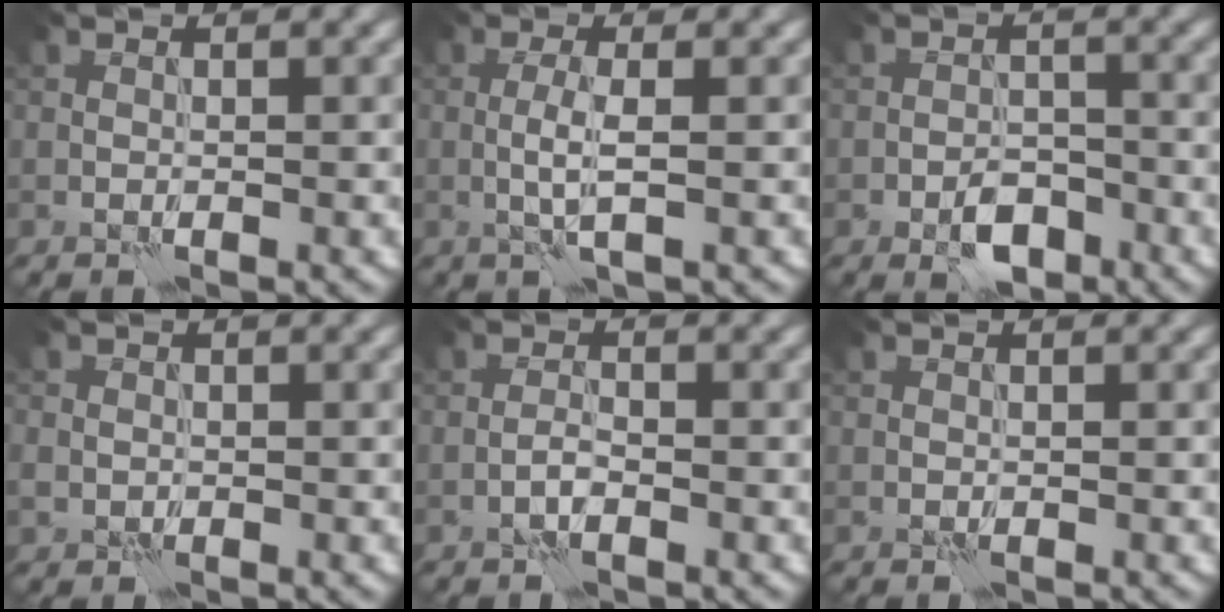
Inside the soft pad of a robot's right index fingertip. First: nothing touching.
{"total": 2.0, "force": [0.0, 0.3, 2.0], "torque": [-0.043, 0.002, -0.004]}
{"total": 3.6, "force": [-2.1, 2.1, 2.1], "torque": [-0.027, -0.001, -0.037]}
{"total": 1.2, "force": [-0.1, 1.2, 0.2], "torque": [0.001, -0.004, -0.003]}
{"total": 0.9, "force": [-0.5, 0.3, 0.7], "torque": [-0.016, 0.004, -0.013]}
{"total": 0.0}